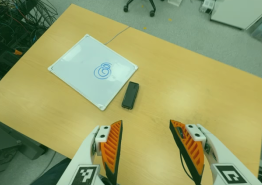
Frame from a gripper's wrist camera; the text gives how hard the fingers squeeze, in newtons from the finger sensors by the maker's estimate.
{"total": 0.0}